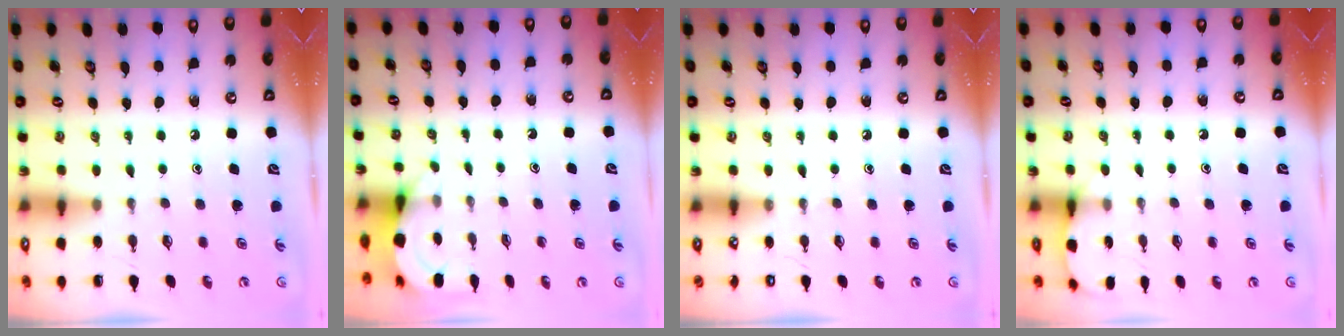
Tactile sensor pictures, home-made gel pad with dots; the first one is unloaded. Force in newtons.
{"total": 4.9, "press": 4.9, "slide": 0.4}
{"total": 0.0}
{"total": 3.9, "press": 3.9, "slide": 0.3}